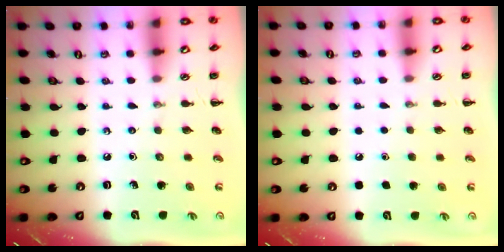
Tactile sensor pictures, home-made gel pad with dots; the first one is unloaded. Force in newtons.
{"total": 1.7, "press": 1.7, "slide": 0.1}